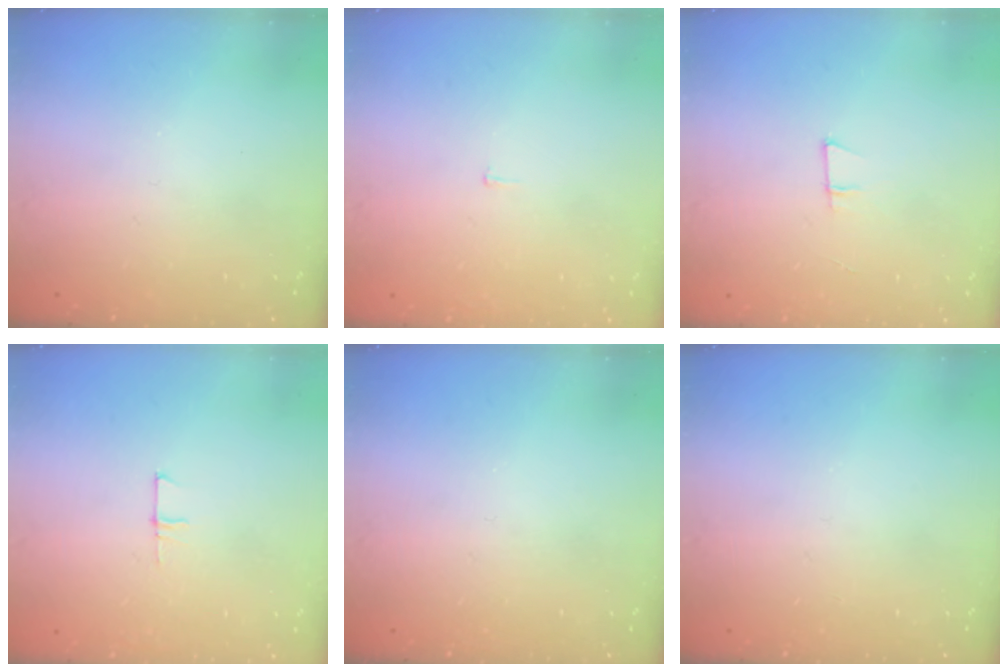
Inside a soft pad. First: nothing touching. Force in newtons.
{"total": 2.2, "press": 2.2, "slide": 0.1}
{"total": 5.7, "press": 4.9, "slide": 2.8}
{"total": 4.8, "press": 4.8, "slide": 0.3}
{"total": 0.0}
{"total": 0.0}